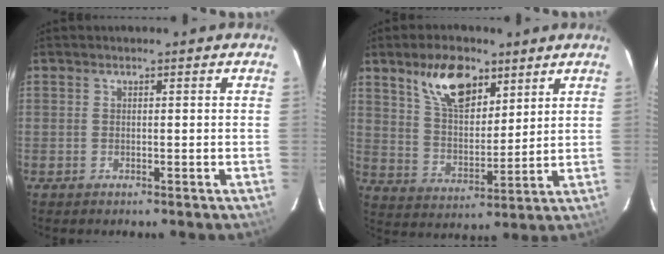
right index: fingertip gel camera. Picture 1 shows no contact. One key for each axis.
{"total": 12.3, "fx": 7.5, "fy": 6.0, "fz": 7.7, "tx": -0.127, "ty": 0.009, "tz": 0.142}